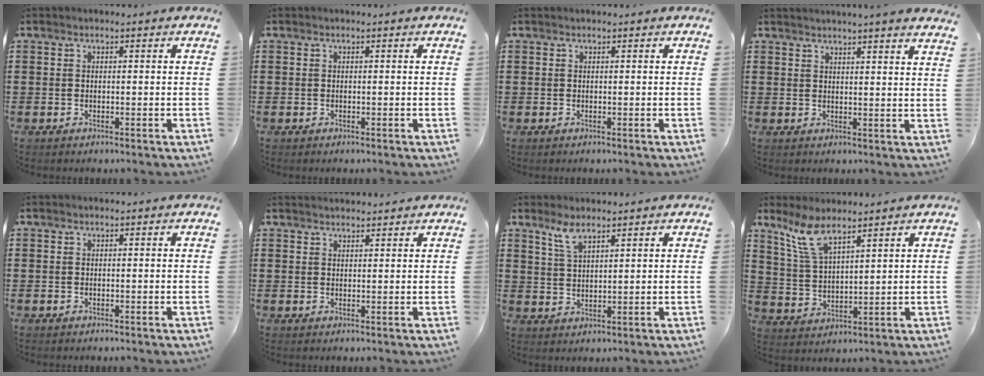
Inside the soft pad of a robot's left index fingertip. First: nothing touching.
{"total": 0.0}
{"total": 0.0}
{"total": 3.0, "force": [2.8, -0.9, 0.4], "torque": [-0.016, -0.014, 0.052]}
{"total": 0.0}
{"total": 1.4, "force": [1.4, 0.2, 0.0], "torque": [-0.002, 0.002, 0.027]}
{"total": 4.1, "force": [3.0, 1.2, 2.5], "torque": [-0.057, 0.003, 0.055]}
{"total": 6.9, "force": [5.3, 1.4, 4.1], "torque": [-0.097, -0.009, 0.097]}